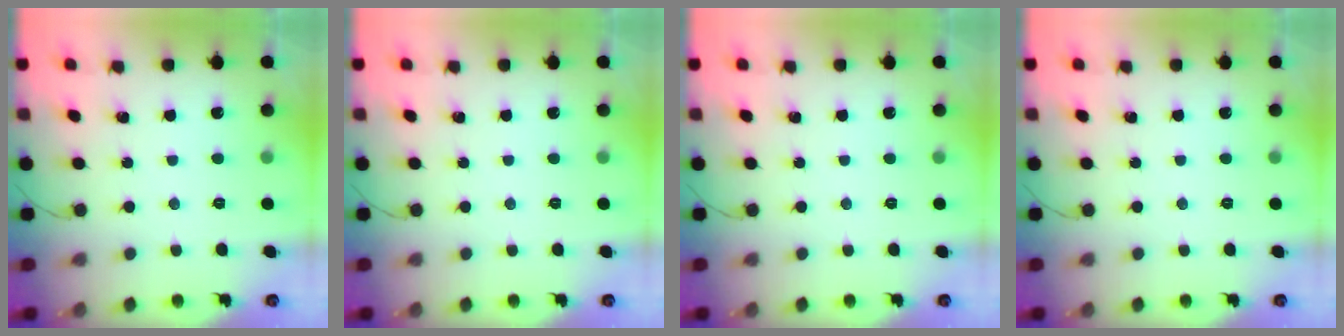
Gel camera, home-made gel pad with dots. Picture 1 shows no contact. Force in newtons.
{"total": 0.0}
{"total": 0.0}
{"total": 0.0}